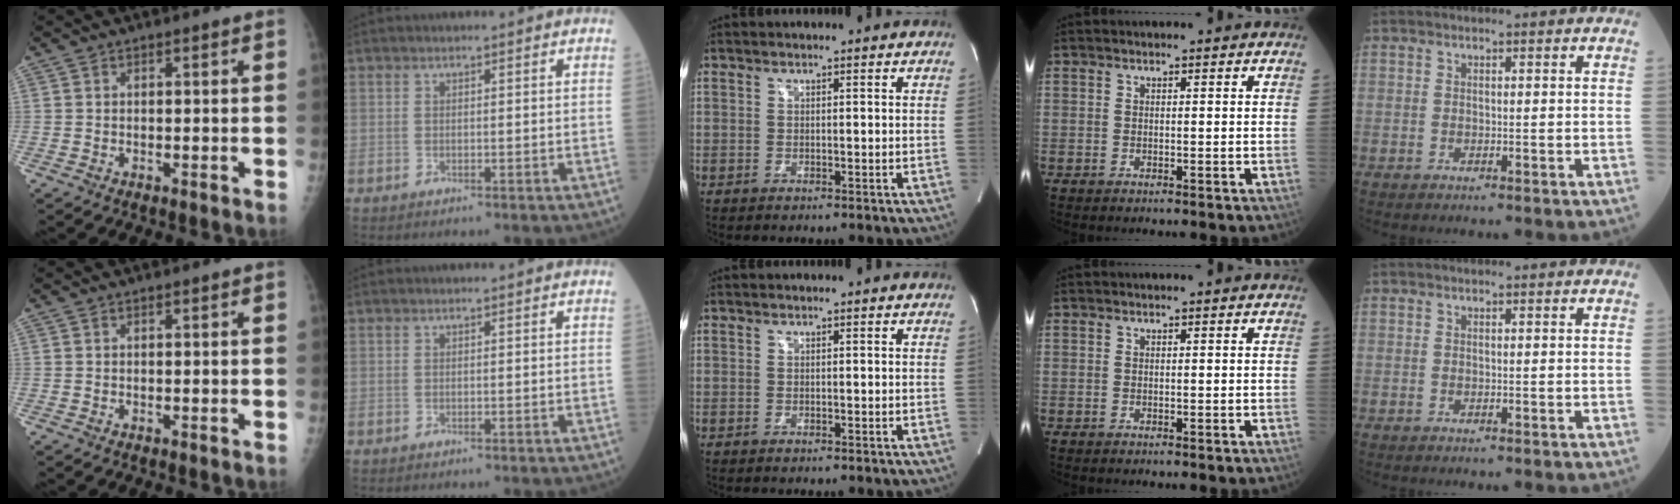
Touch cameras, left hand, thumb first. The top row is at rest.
{}